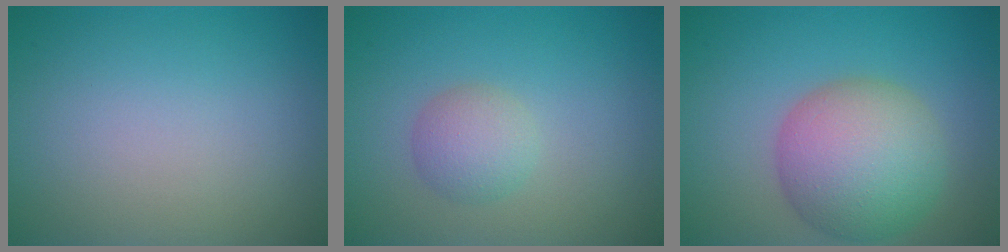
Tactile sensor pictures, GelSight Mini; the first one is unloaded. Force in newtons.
{"total": 2.5, "press": 2.4, "slide": 0.2}
{"total": 8.0, "press": 8.0, "slide": 0.4}